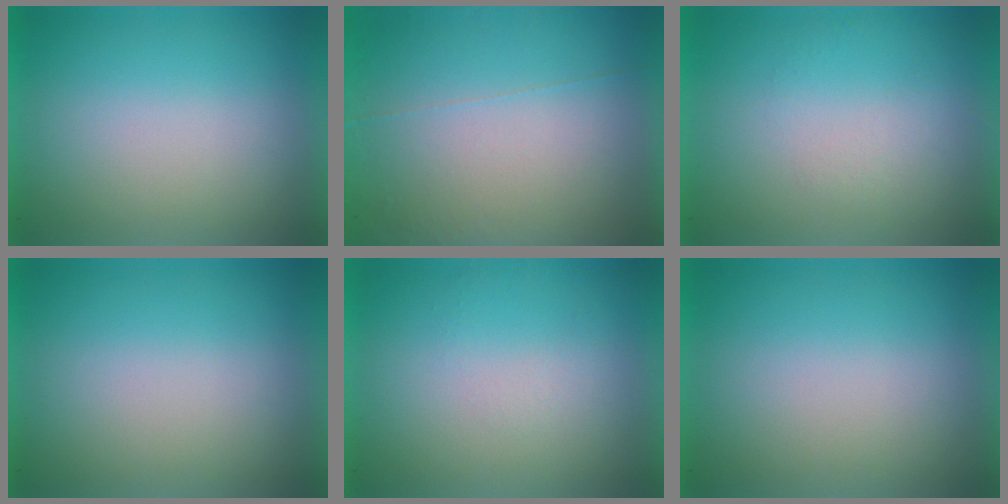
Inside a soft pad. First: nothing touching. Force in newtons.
{"total": 5.9}
{"total": 1.2}
{"total": 0.0}
{"total": 1.1}
{"total": 0.0}